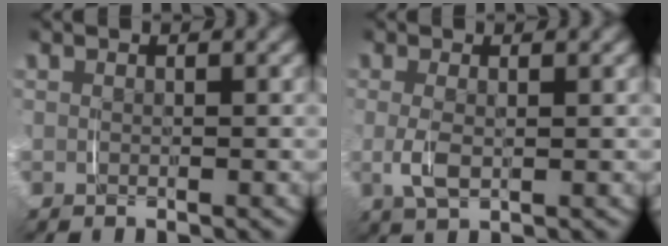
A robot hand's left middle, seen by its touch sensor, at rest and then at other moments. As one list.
[{"total": 1.8, "force": [-0.4, 0.4, 1.6], "torque": [-0.045, -0.008, -0.002]}]